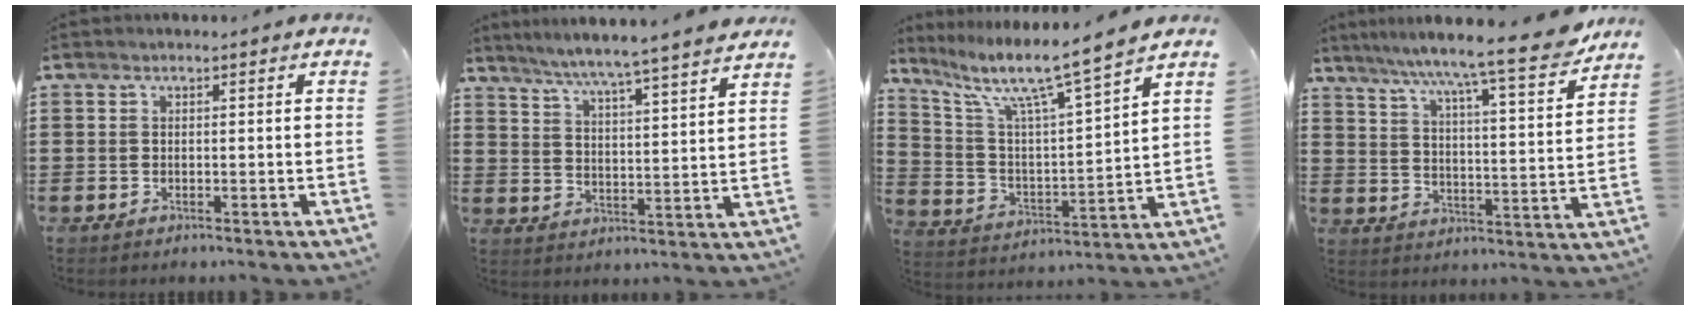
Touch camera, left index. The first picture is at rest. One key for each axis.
{"total": 5.6, "fx": 5.0, "fy": -1.4, "fz": 1.9, "tx": -0.058, "ty": -0.040, "tz": 0.081}
{"total": 8.7, "fx": 6.9, "fy": 0.3, "fz": 5.4, "tx": -0.126, "ty": -0.051, "tz": 0.105}
{"total": 9.3, "fx": 7.9, "fy": -0.7, "fz": 4.7, "tx": -0.107, "ty": -0.063, "tz": 0.124}